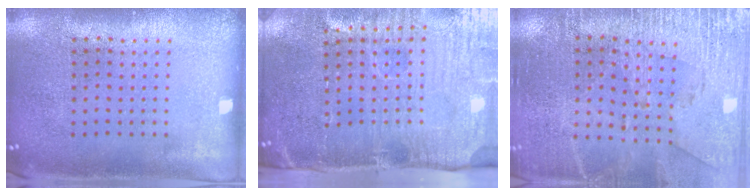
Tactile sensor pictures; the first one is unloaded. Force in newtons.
{"total": 5.2, "press": 4.3, "slide": 2.9}
{"total": 2.9, "press": 2.8, "slide": 0.8}